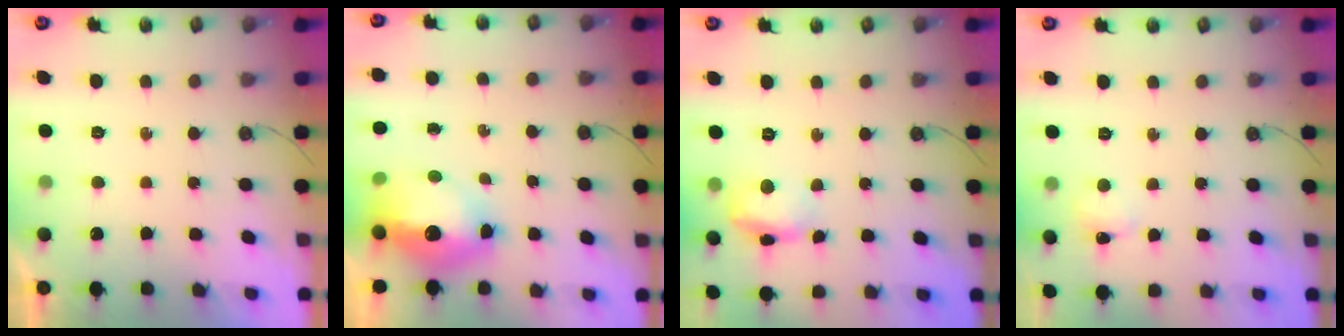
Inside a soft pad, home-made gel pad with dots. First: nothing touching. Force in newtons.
{"total": 14.6, "press": 14.5, "slide": 1.3}
{"total": 12.1, "press": 12.1, "slide": 0.9}
{"total": 2.4, "press": 2.3, "slide": 0.5}